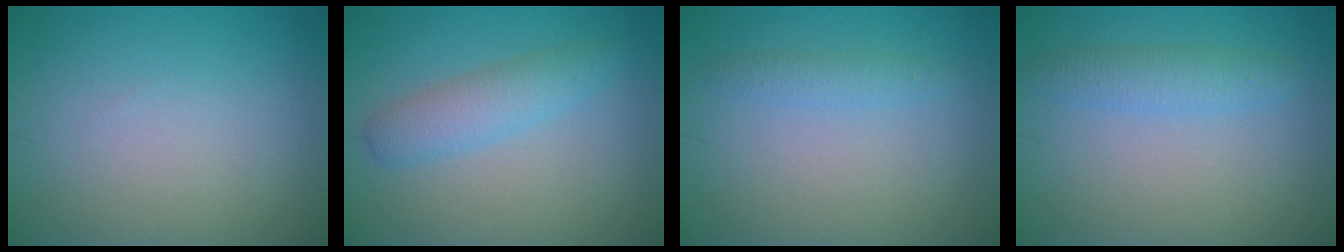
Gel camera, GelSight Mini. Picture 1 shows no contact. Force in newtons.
{"total": 3.0, "press": 3.0, "slide": 0.1}
{"total": 1.4, "press": 1.4, "slide": 0.1}
{"total": 2.3, "press": 2.3, "slide": 0.2}